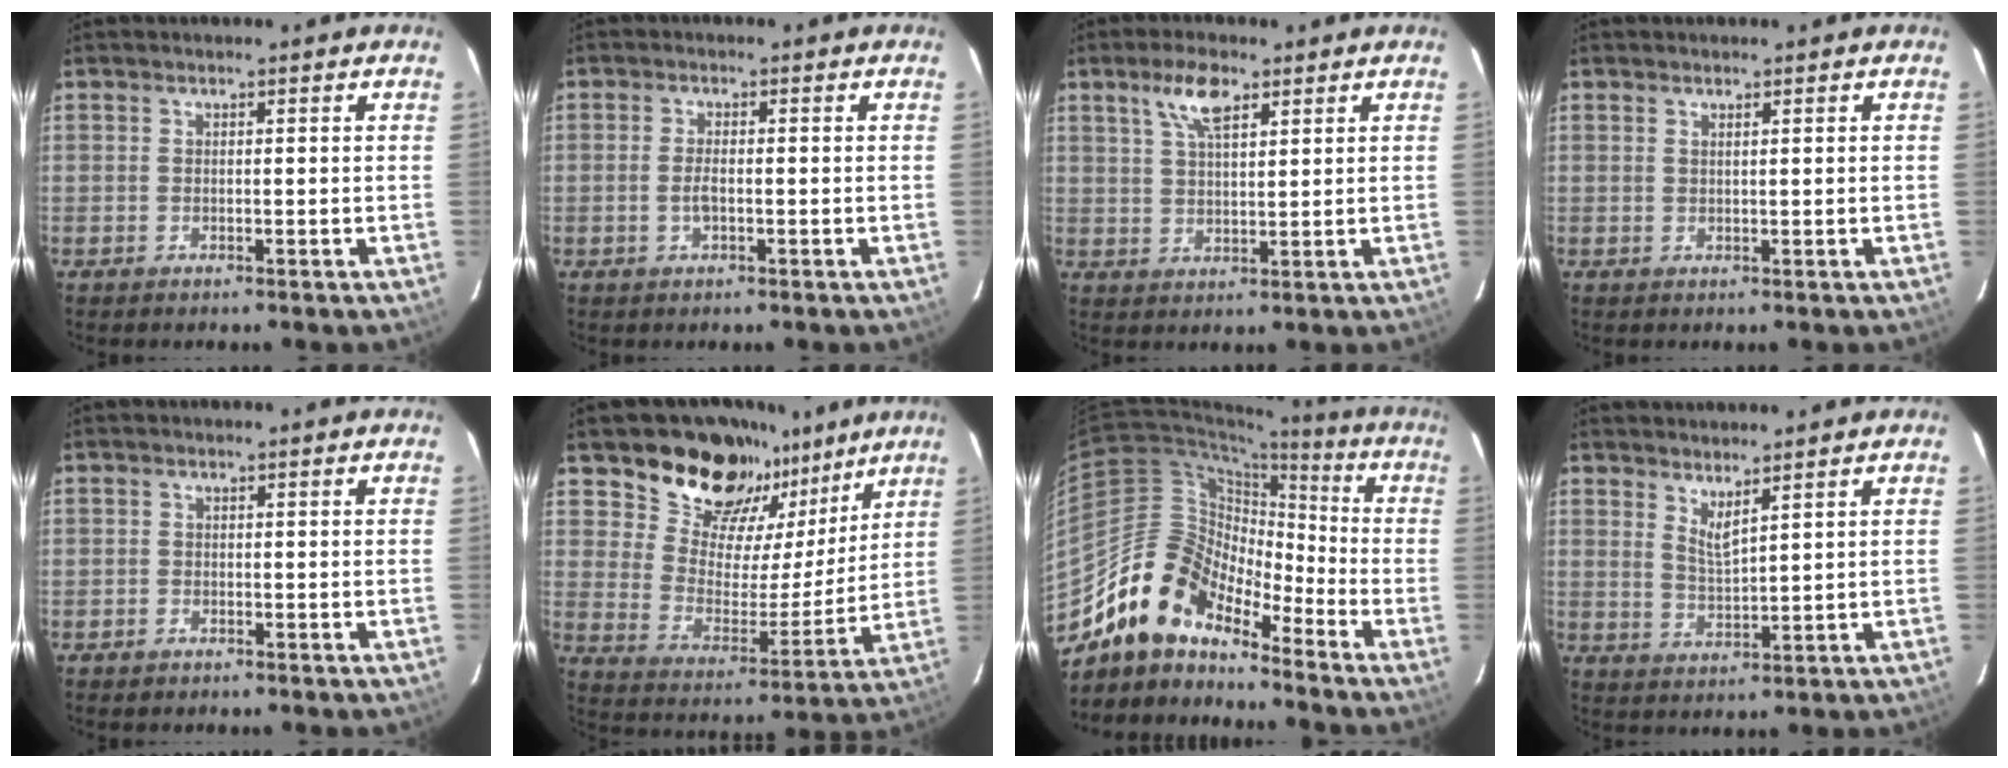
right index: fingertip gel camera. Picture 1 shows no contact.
{"total": 2.4, "force": [-0.6, 0.8, 2.2], "torque": [-0.044, 0.000, -0.011]}
{"total": 6.2, "force": [3.6, 2.2, 4.5], "torque": [-0.084, 0.011, 0.069]}
{"total": 0.8, "force": [0.5, -0.2, 0.6], "torque": [-0.008, 0.001, 0.009]}
{"total": 1.1, "force": [-0.8, 0.7, 0.0], "torque": [-0.002, 0.004, -0.013]}
{"total": 18.5, "force": [13.7, 10.3, 7.0], "torque": [-0.118, 0.000, 0.229]}
{"total": 13.5, "force": [-11.1, 6.0, 4.6], "torque": [-0.082, 0.027, -0.217]}
{"total": 3.6, "force": [2.9, 0.2, 2.2], "torque": [-0.040, -0.010, 0.050]}